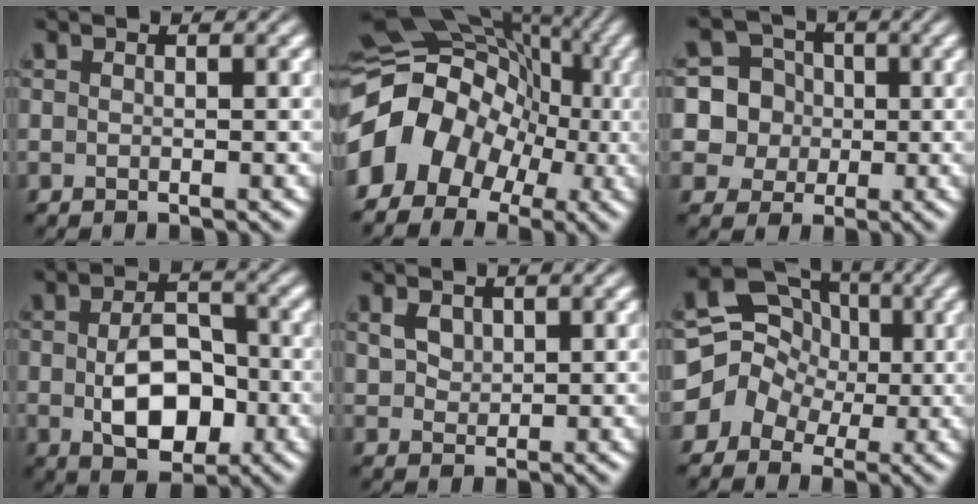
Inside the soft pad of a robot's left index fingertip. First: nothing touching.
{"total": 9.8, "force": [-2.7, 7.9, 5.0], "torque": [-0.084, 0.018, -0.064]}
{"total": 9.3, "force": [-0.7, 9.2, 1.6], "torque": [-0.059, 0.014, -0.027]}
{"total": 6.3, "force": [-1.2, 3.8, 4.9], "torque": [-0.088, -0.002, -0.017]}
{"total": 1.8, "force": [1.2, 1.2, 0.6], "torque": [-0.015, 0.002, 0.025]}
{"total": 7.5, "force": [-0.4, 6.8, 2.9], "torque": [-0.026, 0.029, -0.040]}